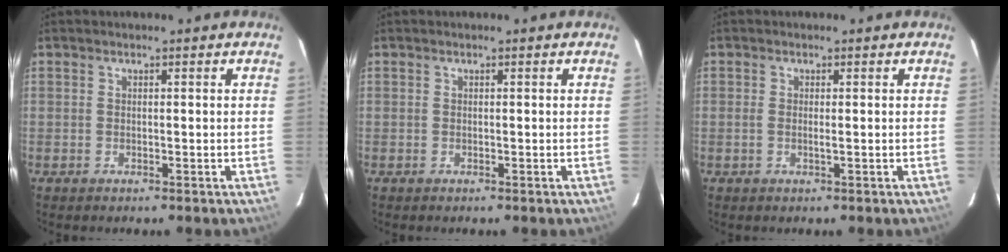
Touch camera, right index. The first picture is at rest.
{"total": 0.0}
{"total": 0.8, "force": [-0.1, -0.1, 0.8], "torque": [-0.017, 0.000, -0.003]}